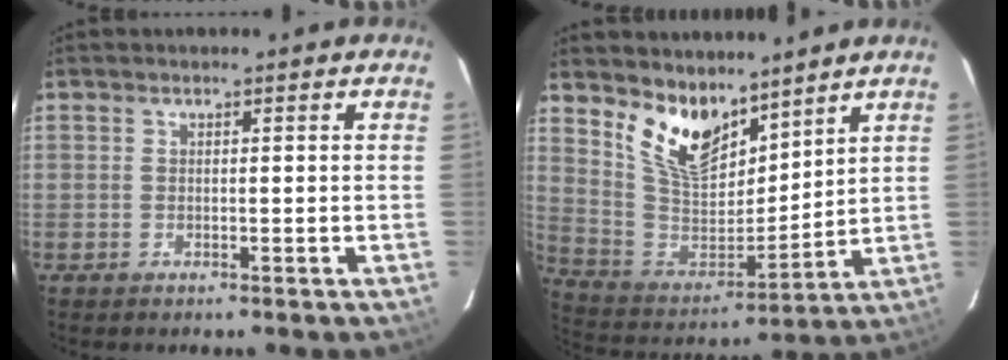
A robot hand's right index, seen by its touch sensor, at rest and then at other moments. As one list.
[{"total": 13.6, "force": [9.7, 6.7, 6.8], "torque": [-0.141, -0.005, 0.198]}]